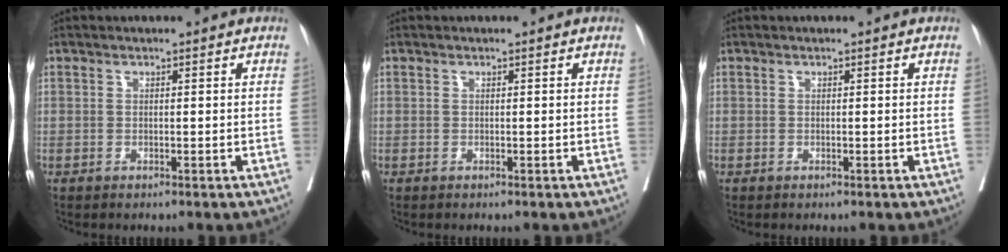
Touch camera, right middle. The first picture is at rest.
{"total": 0.0}
{"total": 0.0}